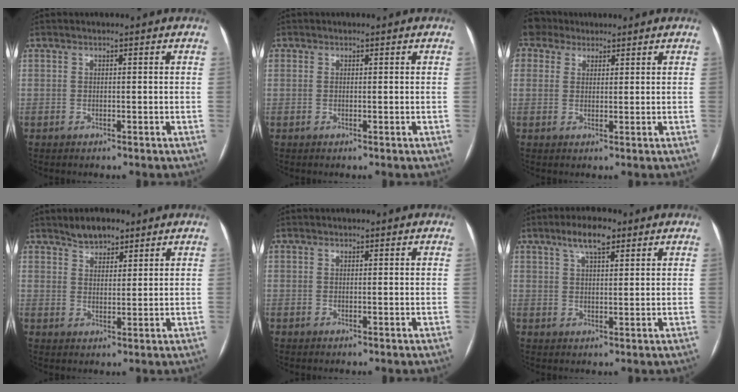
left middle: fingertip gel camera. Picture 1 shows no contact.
{"total": 0.0}
{"total": 4.9, "force": [3.7, 3.2, 0.5], "torque": [-0.017, 0.028, 0.073]}
{"total": 4.3, "force": [3.4, 2.0, 1.6], "torque": [-0.027, 0.006, 0.062]}
{"total": 0.0}
{"total": 5.5, "force": [3.5, 1.7, 3.8], "torque": [-0.071, 0.013, 0.060]}